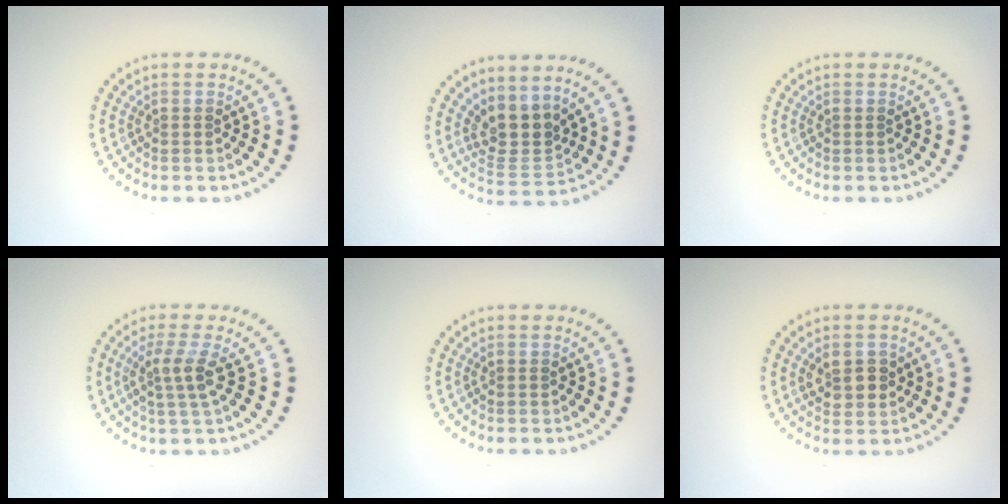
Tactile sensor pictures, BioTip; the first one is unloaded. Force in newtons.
{"total": 3.3, "press": 2.5, "slide": 2.1}
{"total": 0.0}
{"total": 2.6, "press": 2.0, "slide": 1.7}
{"total": 0.0}
{"total": 2.6, "press": 2.5, "slide": 0.6}